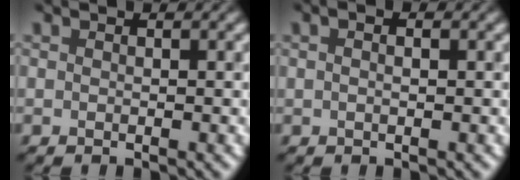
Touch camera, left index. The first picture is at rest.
{"total": 2.0, "force": [0.7, 1.1, 1.5], "torque": [-0.013, 0.005, -0.012]}